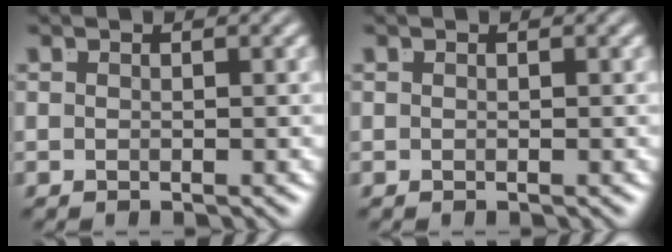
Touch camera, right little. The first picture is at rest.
{"total": 0.0}